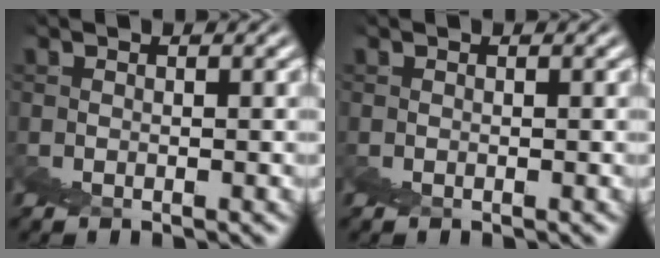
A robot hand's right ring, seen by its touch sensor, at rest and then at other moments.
{"total": 0.0}